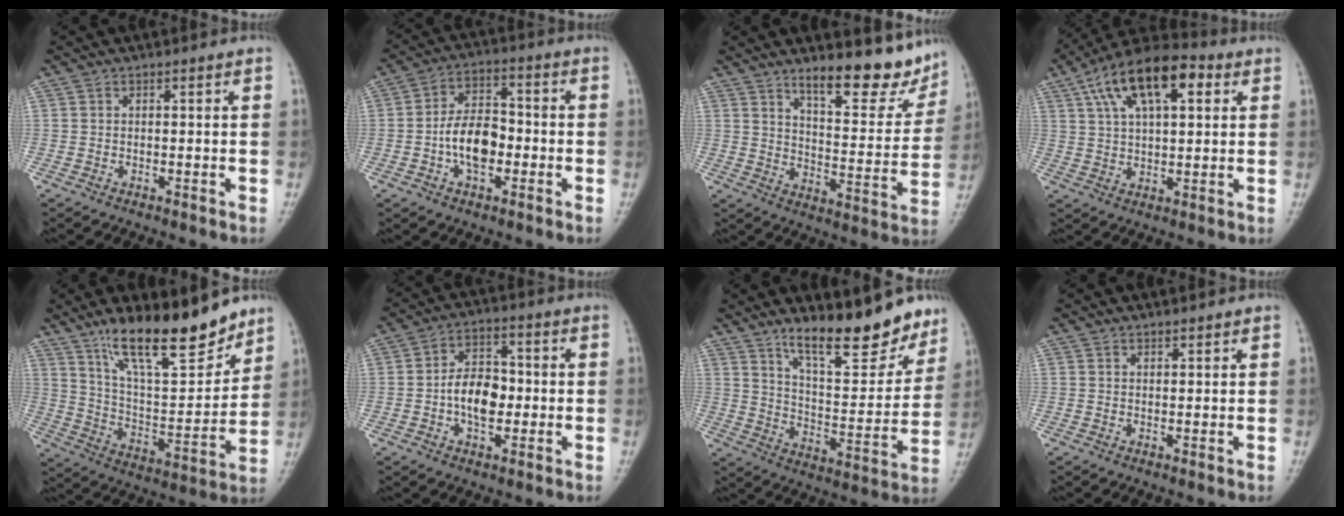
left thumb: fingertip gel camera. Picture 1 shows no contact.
{"total": 9.4, "force": [-2.2, 5.6, 7.2], "torque": [-0.107, 0.025, -0.048]}
{"total": 14.2, "force": [10.7, 4.5, 8.2], "torque": [-0.070, -0.078, 0.161]}
{"total": 15.9, "force": [6.4, 7.4, 12.6], "torque": [-0.196, 0.011, 0.100]}
{"total": 18.8, "force": [13.6, 5.8, 11.6], "torque": [-0.150, -0.083, 0.238]}
{"total": 8.4, "force": [-1.2, 5.4, 6.3], "torque": [-0.084, 0.017, -0.030]}
{"total": 16.4, "force": [12.3, 5.1, 9.6], "torque": [-0.097, -0.084, 0.198]}
{"total": 0.8, "force": [0.8, 0.3, 0.2], "torque": [-0.001, -0.005, 0.012]}